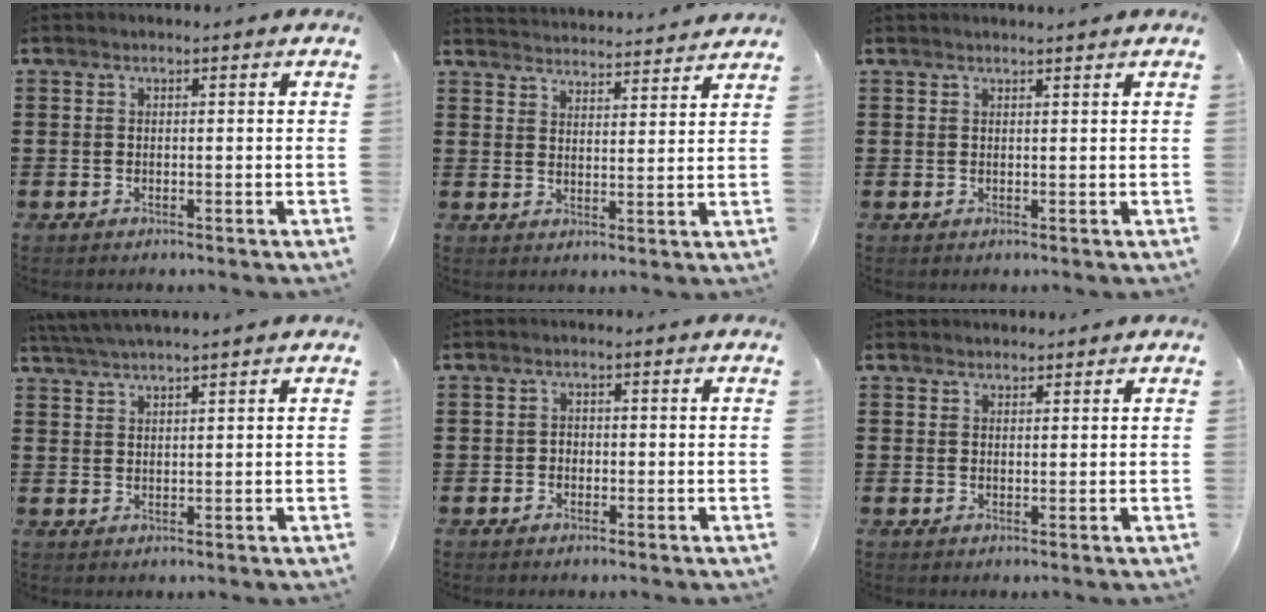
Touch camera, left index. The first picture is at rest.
{"total": 3.8, "force": [3.7, -0.3, -0.2], "torque": [-0.010, -0.025, 0.065]}
{"total": 1.0, "force": [1.0, -0.1, 0.3], "torque": [-0.006, -0.003, 0.020]}
{"total": 3.0, "force": [2.9, -0.5, 0.9], "torque": [-0.026, -0.003, 0.054]}
{"total": 1.1, "force": [-0.5, 0.9, 0.3], "torque": [-0.009, 0.001, -0.012]}
{"total": 1.6, "force": [1.5, 0.6, -0.1], "torque": [-0.002, 0.002, 0.030]}